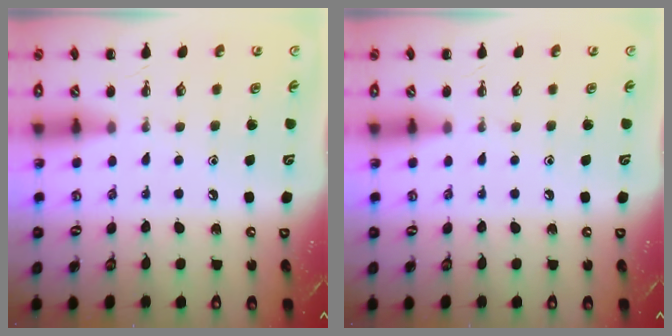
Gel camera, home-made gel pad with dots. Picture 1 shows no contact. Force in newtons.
{"total": 0.0}